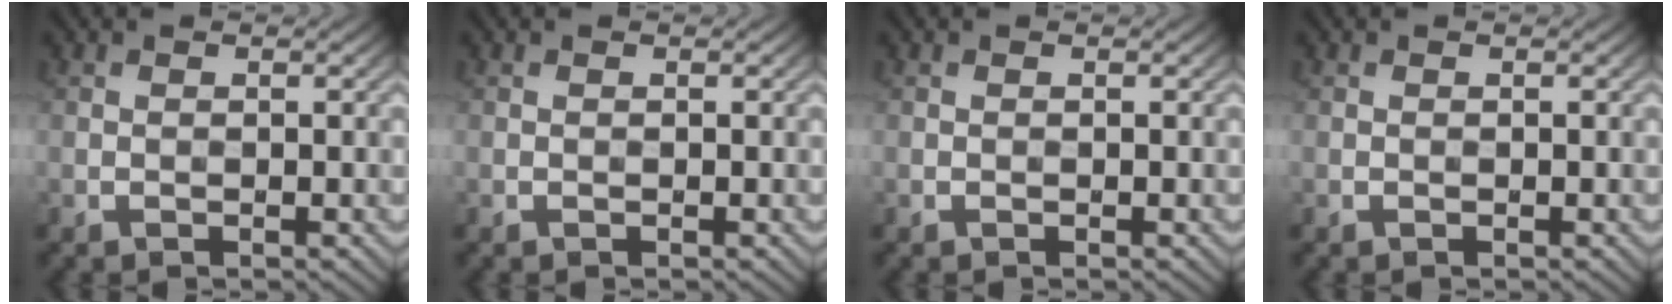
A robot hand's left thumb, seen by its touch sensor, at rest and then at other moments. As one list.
[{"total": 0.0}, {"total": 0.0}, {"total": 0.0}]